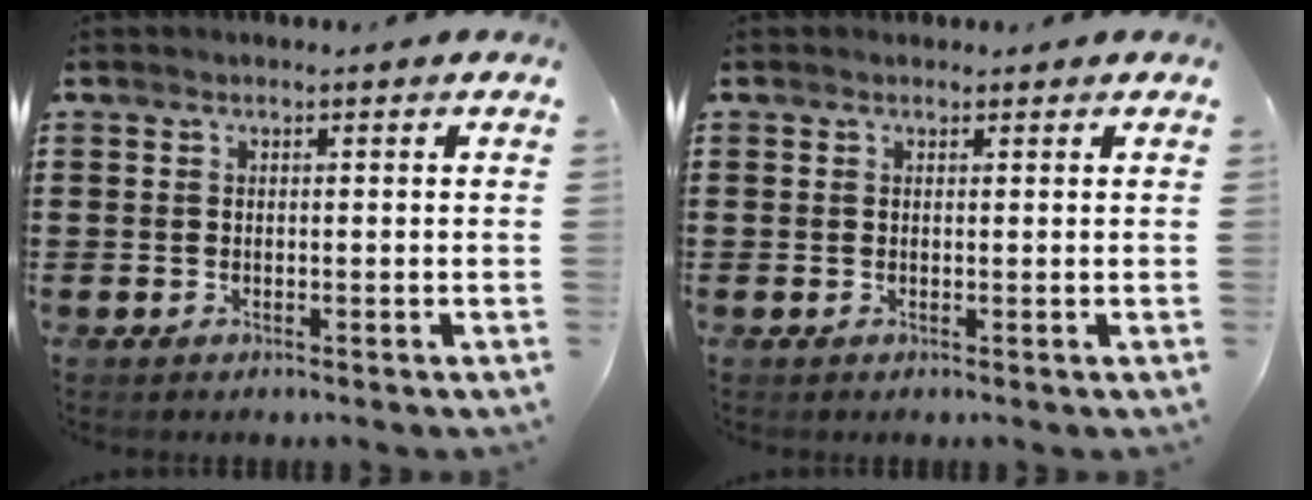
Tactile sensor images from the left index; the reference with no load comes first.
{"total": 0.7, "force": [0.6, 0.3, 0.0], "torque": [0.000, 0.002, 0.012]}